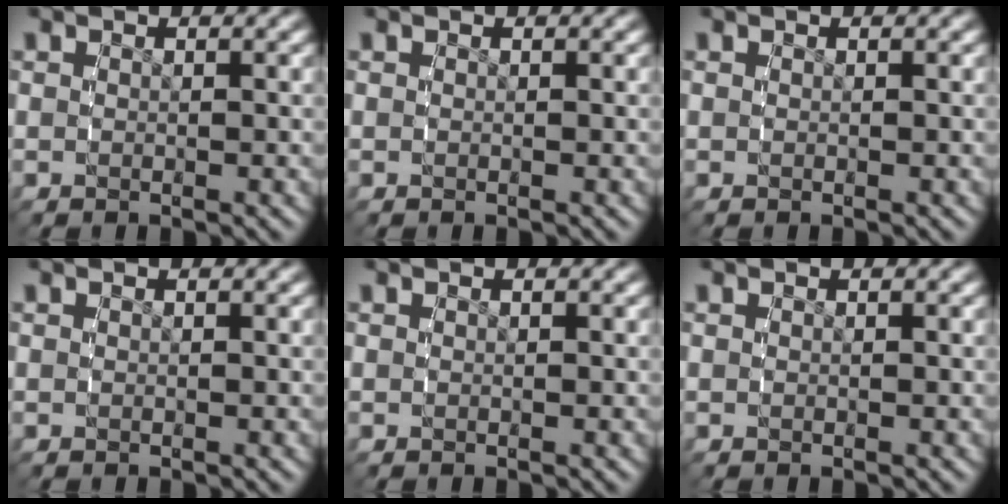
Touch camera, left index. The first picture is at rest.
{"total": 0.0}
{"total": 0.0}
{"total": 0.0}
{"total": 0.0}
{"total": 0.0}